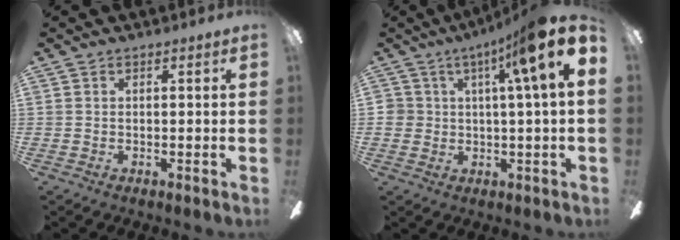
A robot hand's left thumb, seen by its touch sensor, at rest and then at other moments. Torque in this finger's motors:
{"motor_torque": [2.46, 2.55, 2.48, -0.29, 0.21]}